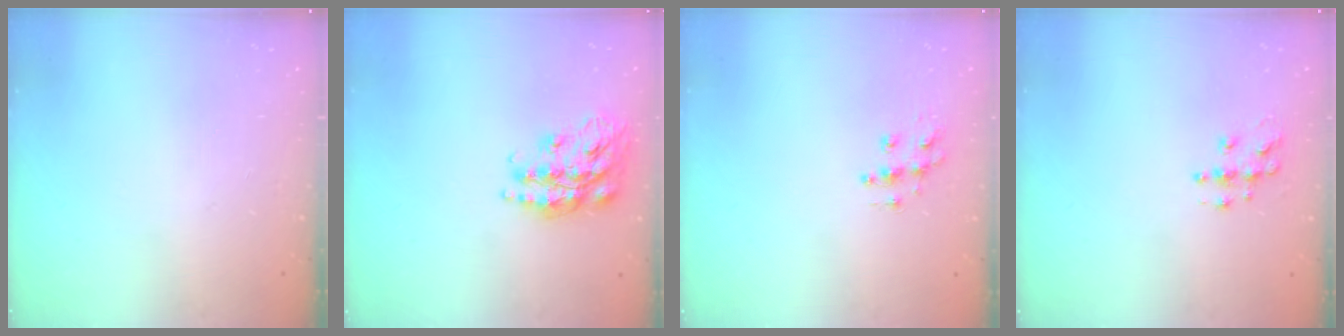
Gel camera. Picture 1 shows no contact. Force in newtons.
{"total": 19.2, "press": 19.2, "slide": 1.3}
{"total": 9.0, "press": 9.0, "slide": 0.5}
{"total": 7.0, "press": 6.9, "slide": 0.3}